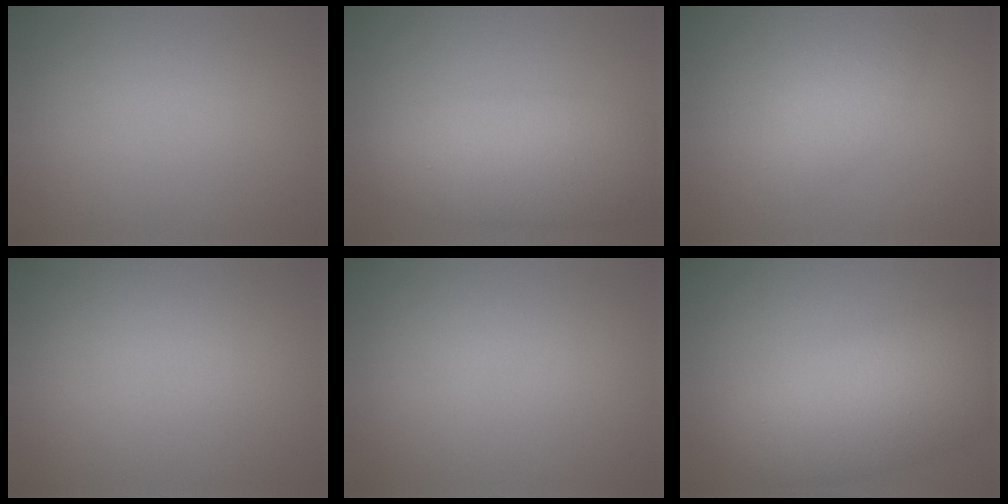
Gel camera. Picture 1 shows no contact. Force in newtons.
{"total": 7.2, "press": 7.2, "slide": 0.3}
{"total": 2.7, "press": 2.7, "slide": 0.1}
{"total": 0.0}
{"total": 0.0}
{"total": 8.6, "press": 8.6, "slide": 0.7}